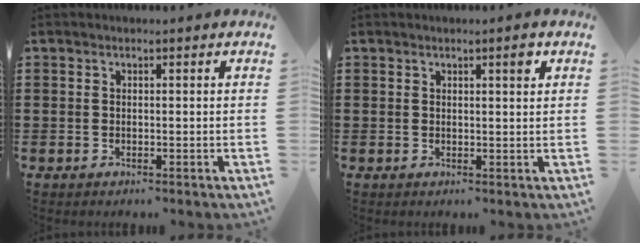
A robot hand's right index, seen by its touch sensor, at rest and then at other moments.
{"total": 2.1, "force": [1.2, 0.3, 1.8], "torque": [-0.026, 0.002, 0.016]}